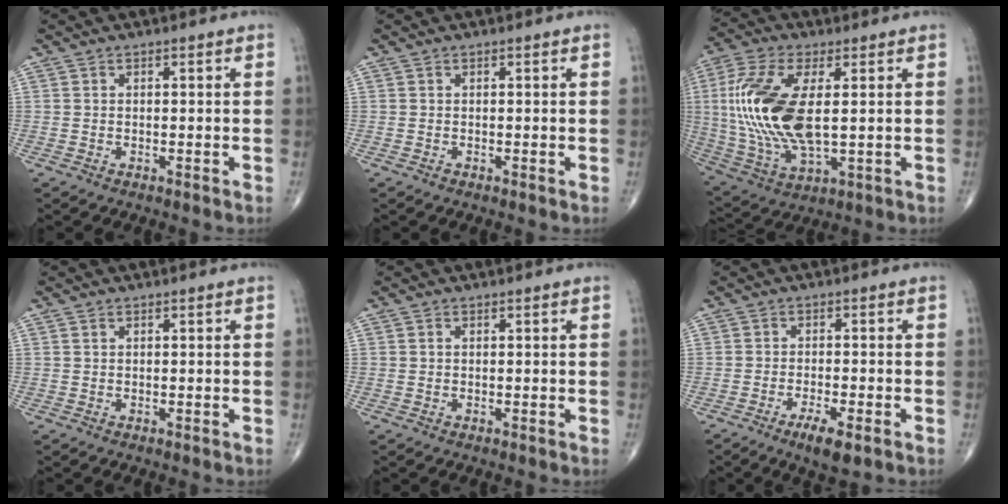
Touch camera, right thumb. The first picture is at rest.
{"total": 0.0}
{"total": 19.5, "force": [1.8, 8.8, 17.2], "torque": [-0.381, -0.012, 0.039]}
{"total": 0.0}
{"total": 0.5, "force": [0.1, 0.4, 0.4], "torque": [-0.010, 0.000, 0.003]}
{"total": 5.0, "force": [-2.8, 1.1, 3.9], "torque": [-0.072, 0.001, -0.045]}